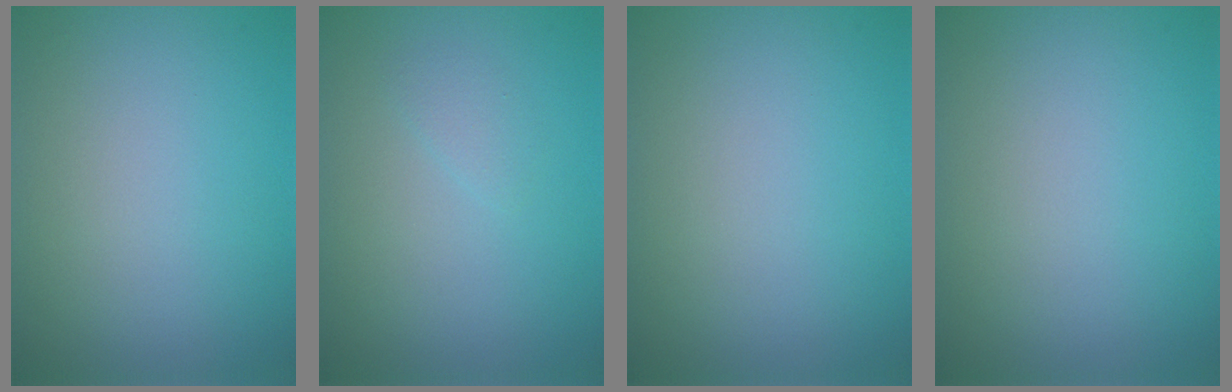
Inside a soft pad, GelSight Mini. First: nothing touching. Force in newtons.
{"total": 0.9, "press": 0.9, "slide": 0.0}
{"total": 0.0}
{"total": 0.0}